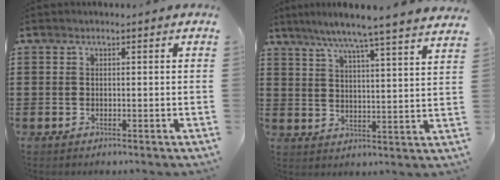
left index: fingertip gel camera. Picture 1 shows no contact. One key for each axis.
{"total": 6.6, "fx": 5.8, "fy": -1.3, "fz": 2.9, "tx": -0.078, "ty": -0.040, "tz": 0.096}